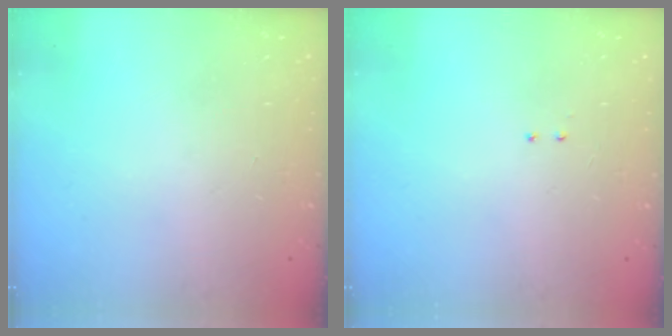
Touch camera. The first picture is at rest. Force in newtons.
{"total": 2.0, "press": 2.0, "slide": 0.4}